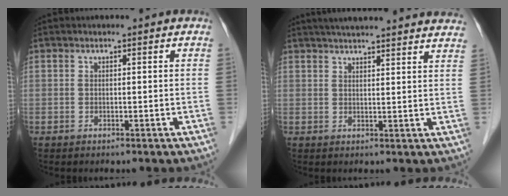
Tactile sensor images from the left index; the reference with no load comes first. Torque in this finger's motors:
{"motor_torque": [0.02, -0.66, 0.22, 0.11]}